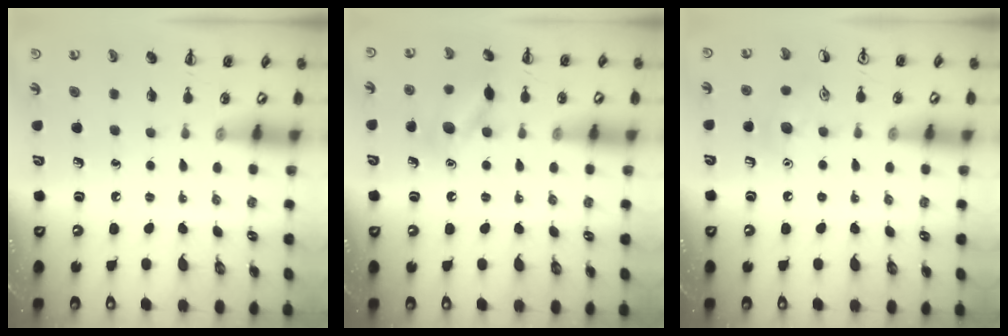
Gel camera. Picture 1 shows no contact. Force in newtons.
{"total": 11.4, "press": 11.4, "slide": 0.5}
{"total": 7.7, "press": 7.6, "slide": 1.6}